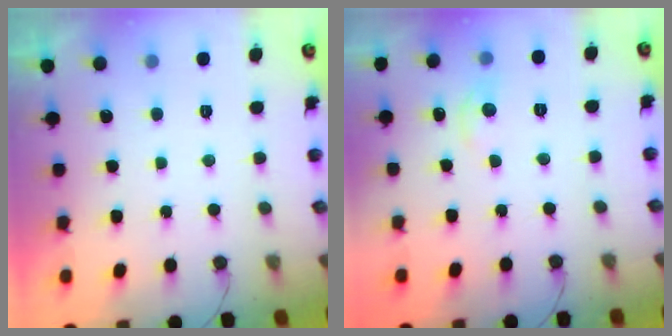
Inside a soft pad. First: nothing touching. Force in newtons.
{"total": 3.9, "press": 3.9, "slide": 0.5}